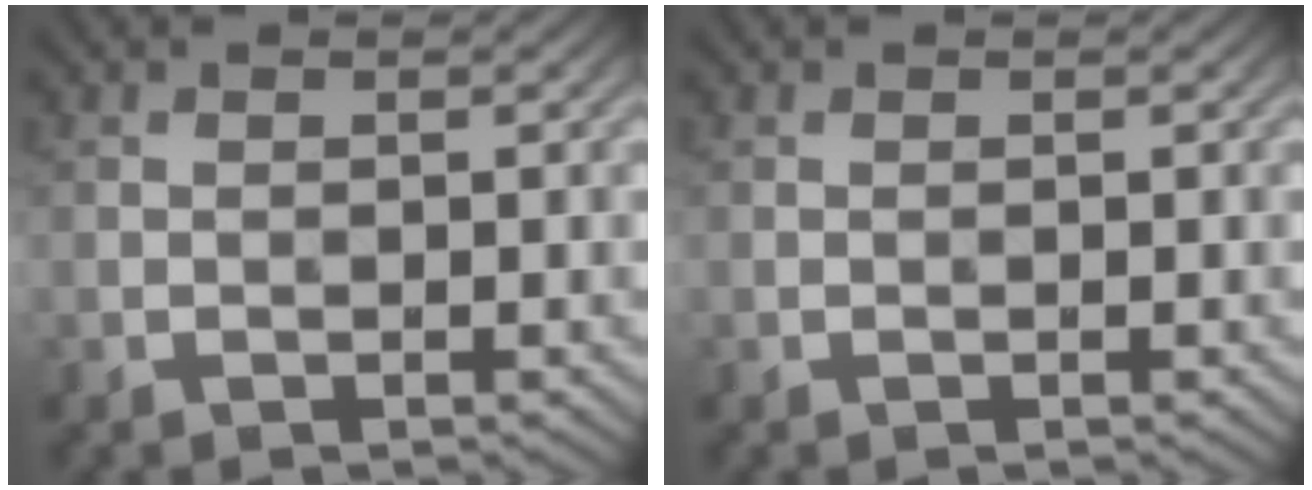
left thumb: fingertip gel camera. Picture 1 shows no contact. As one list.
[{"total": 0.0}]